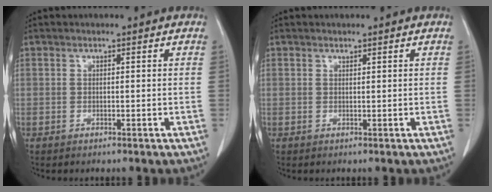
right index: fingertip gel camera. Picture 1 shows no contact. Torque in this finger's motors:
{"motor_torque": [-0.14, 0.19, -0.03, -0.01]}